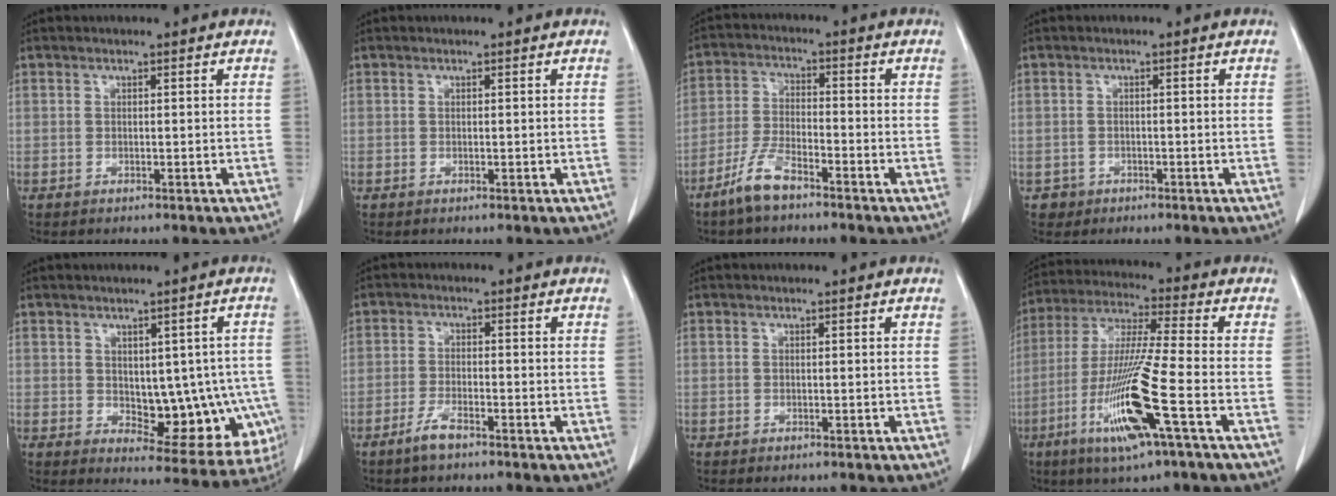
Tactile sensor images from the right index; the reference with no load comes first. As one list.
[{"total": 0.0}, {"total": 6.3, "force": [-4.7, 1.5, 3.9], "torque": [-0.091, -0.007, -0.095]}, {"total": 1.9, "force": [-0.9, 1.6, -0.2], "torque": [0.002, 0.008, -0.016]}, {"total": 12.2, "force": [-1.2, 6.5, 10.3], "torque": [-0.108, 0.010, 0.005]}, {"total": 3.3, "force": [-2.5, 0.5, 2.1], "torque": [-0.048, -0.002, -0.049]}, {"total": 0.0}, {"total": 15.2, "force": [-5.9, -0.4, 14.0], "torque": [-0.288, -0.023, -0.114]}]